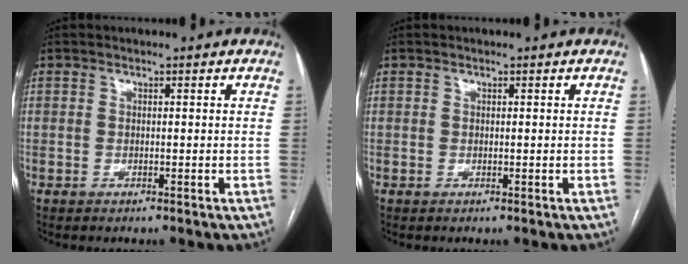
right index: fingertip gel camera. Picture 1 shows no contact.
{"total": 0.0}